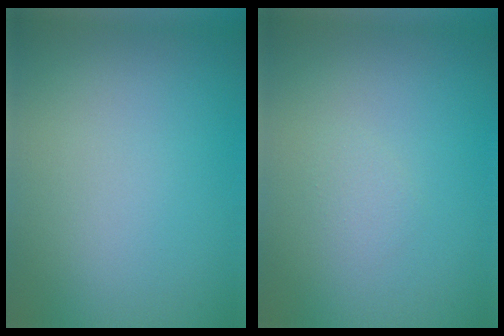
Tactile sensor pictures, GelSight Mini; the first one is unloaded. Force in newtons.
{"total": 0.8, "press": 0.8, "slide": 0.1}